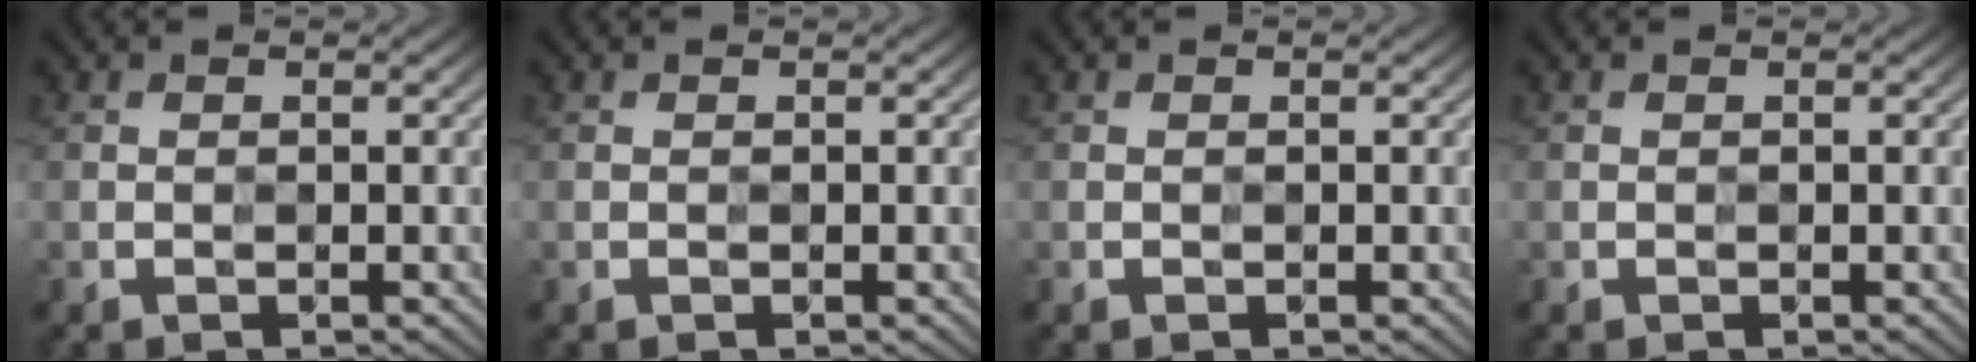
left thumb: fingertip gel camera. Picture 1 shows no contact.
{"total": 0.0}
{"total": 0.0}
{"total": 0.0}